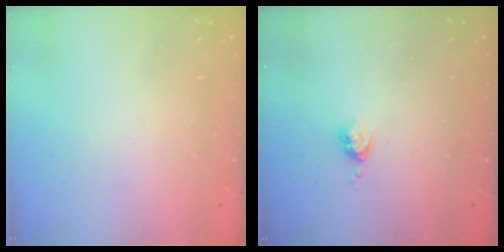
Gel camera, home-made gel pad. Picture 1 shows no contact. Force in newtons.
{"total": 3.3, "press": 3.3, "slide": 0.4}